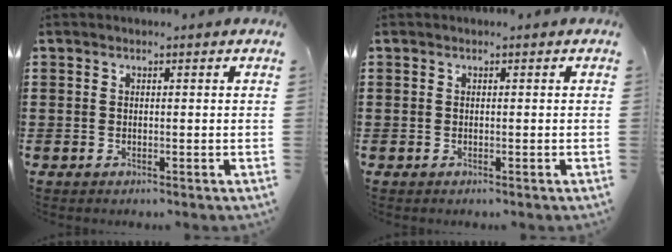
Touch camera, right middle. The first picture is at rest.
{"total": 0.0}